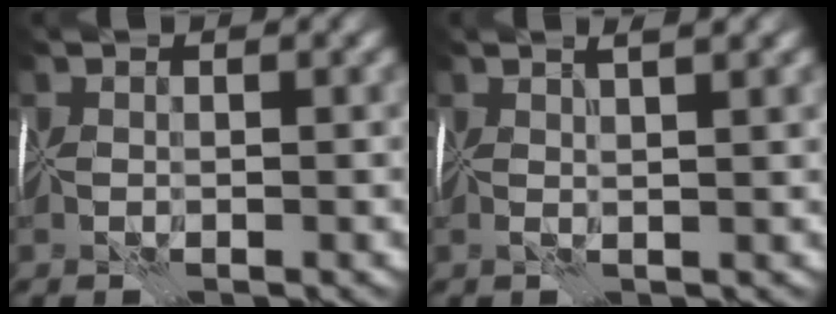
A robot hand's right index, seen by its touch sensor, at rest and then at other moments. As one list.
[{"total": 1.9, "force": [1.0, -0.7, 1.4], "torque": [-0.015, -0.002, 0.017]}]